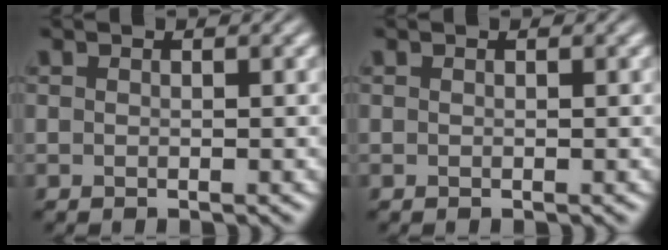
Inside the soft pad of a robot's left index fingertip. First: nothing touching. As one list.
[{"total": 0.0}]